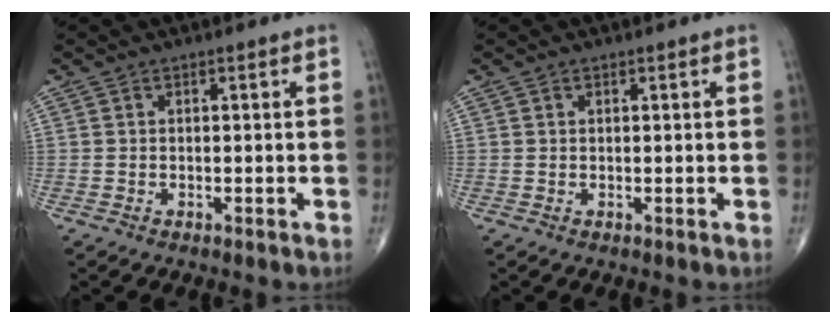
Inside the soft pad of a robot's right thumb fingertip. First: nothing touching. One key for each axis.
{"total": 0.0}